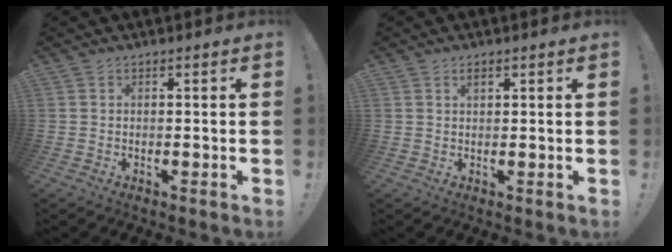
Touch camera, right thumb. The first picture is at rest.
{"total": 1.3, "force": [0.9, 0.6, 0.7], "torque": [-0.007, -0.003, 0.015]}